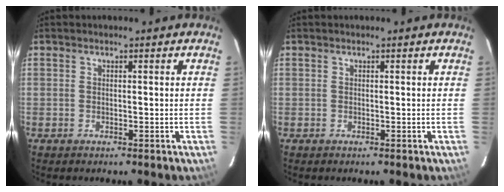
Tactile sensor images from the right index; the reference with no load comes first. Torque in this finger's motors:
{"motor_torque": [0.00, 0.00, 0.00, 0.01]}